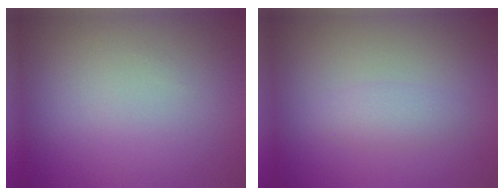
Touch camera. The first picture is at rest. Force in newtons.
{"total": 1.4, "press": 1.4, "slide": 0.1}